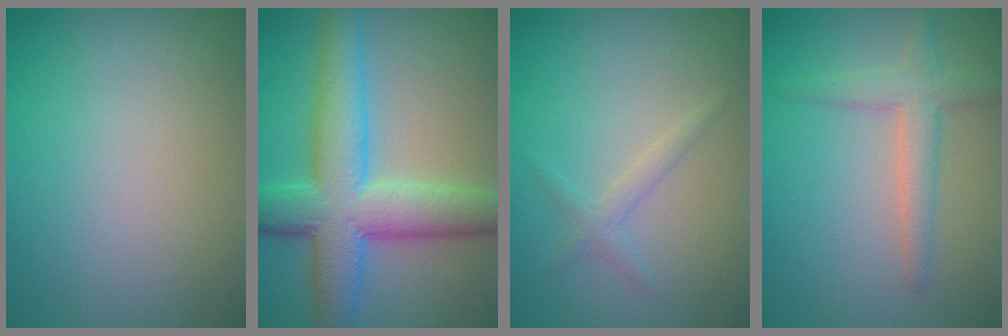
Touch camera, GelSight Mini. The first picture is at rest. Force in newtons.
{"total": 8.0, "press": 8.0, "slide": 0.3}
{"total": 1.4, "press": 1.4, "slide": 0.1}
{"total": 3.0, "press": 3.0, "slide": 0.1}